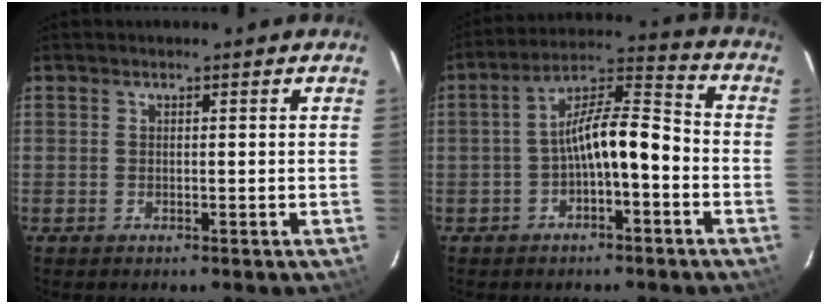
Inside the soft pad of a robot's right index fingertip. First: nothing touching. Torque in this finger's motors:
{"motor_torque": [1.52, -0.47, 0.86, 0.21]}